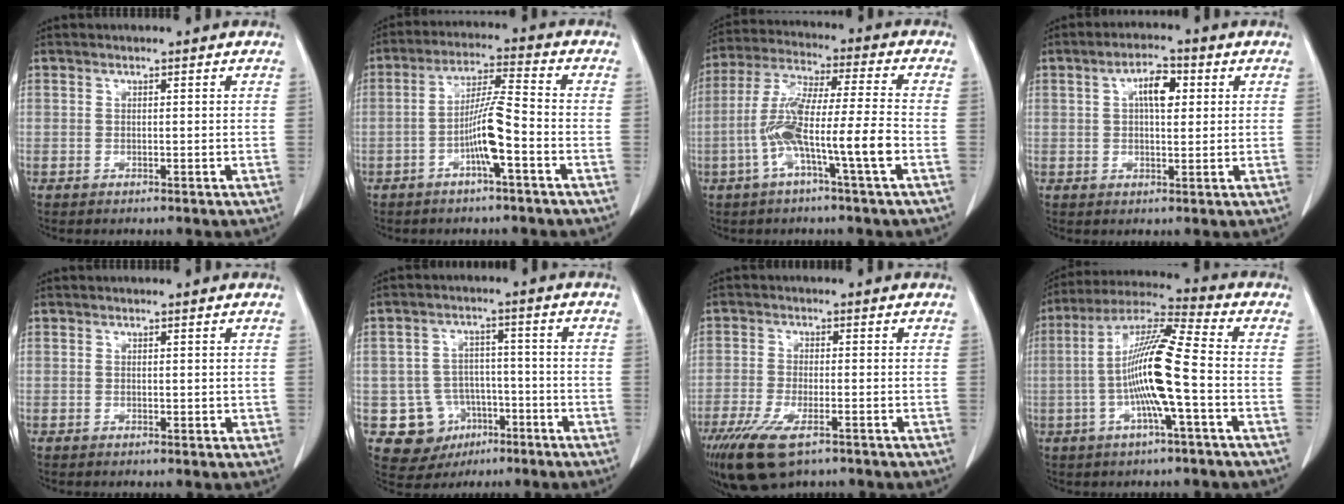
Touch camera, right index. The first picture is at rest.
{"total": 7.4, "force": [-2.6, 0.0, 6.9], "torque": [-0.132, 0.011, -0.046]}
{"total": 11.8, "force": [-3.8, 0.0, 11.2], "torque": [-0.224, 0.011, -0.073]}
{"total": 5.2, "force": [1.4, 2.0, 4.5], "torque": [-0.077, 0.011, 0.023]}
{"total": 0.7, "force": [0.4, 0.5, 0.3], "torque": [0.005, 0.001, 0.007]}
{"total": 8.6, "force": [-3.3, 7.7, 1.8], "torque": [-0.033, 0.015, -0.039]}
{"total": 9.4, "force": [-6.0, 2.6, 6.7], "torque": [-0.127, -0.023, -0.101]}
{"total": 12.8, "force": [-2.1, 0.1, 12.7], "torque": [-0.242, 0.010, -0.046]}